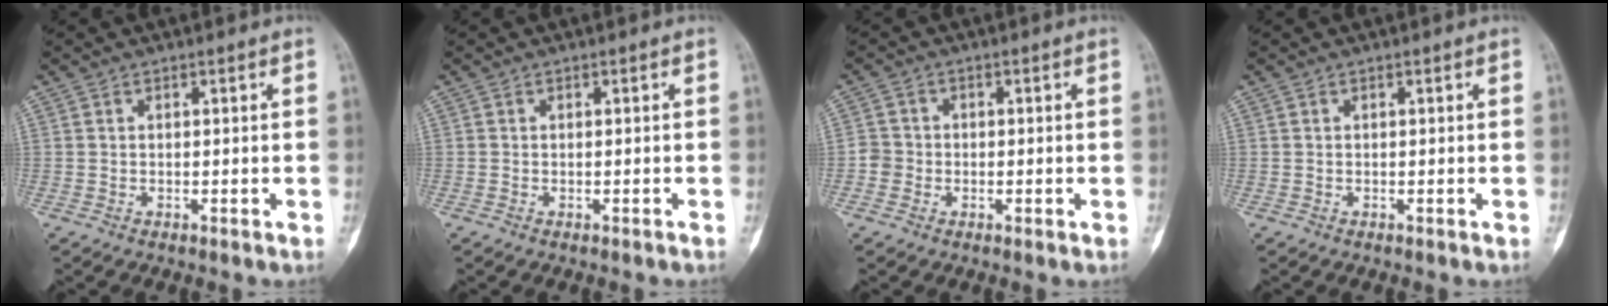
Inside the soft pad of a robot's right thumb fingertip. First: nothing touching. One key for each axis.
{"total": 0.0}
{"total": 2.6, "fx": -0.8, "fy": 2.4, "fz": 0.4, "tx": 0.009, "ty": 0.008, "tz": -0.024}
{"total": 0.0}